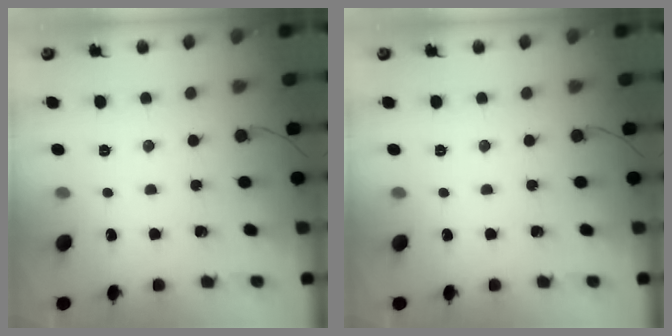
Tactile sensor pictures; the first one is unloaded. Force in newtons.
{"total": 0.0}